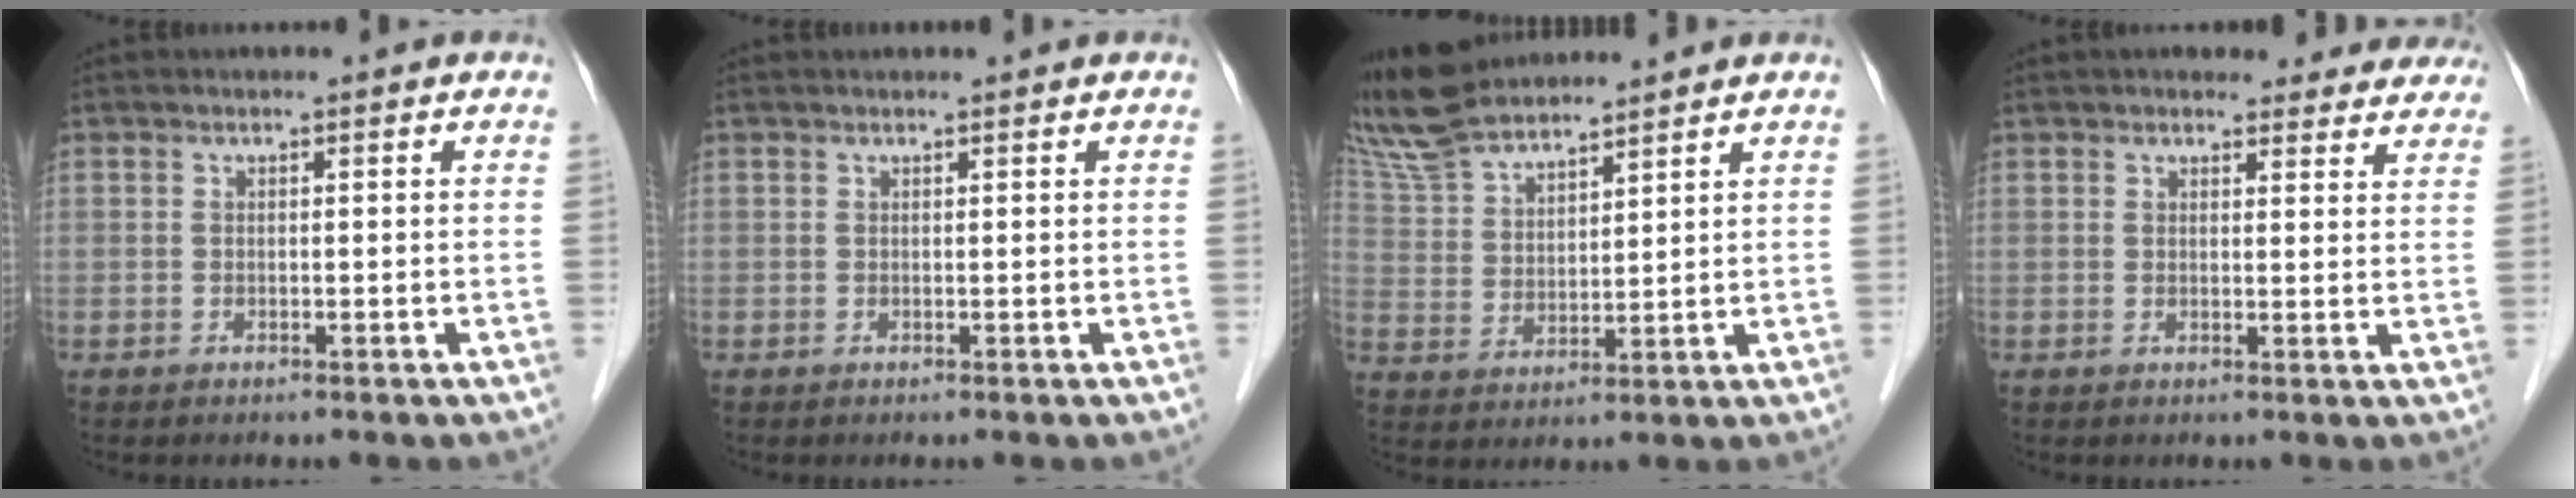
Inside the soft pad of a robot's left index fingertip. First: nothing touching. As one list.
[{"total": 1.0, "force": [1.0, 0.1, 0.2], "torque": [-0.004, 0.016, 0.016]}, {"total": 10.3, "force": [9.7, 1.7, 2.9], "torque": [-0.076, 0.023, 0.201]}, {"total": 9.6, "force": [8.9, 3.0, 2.0], "torque": [0.011, 0.001, 0.079]}]